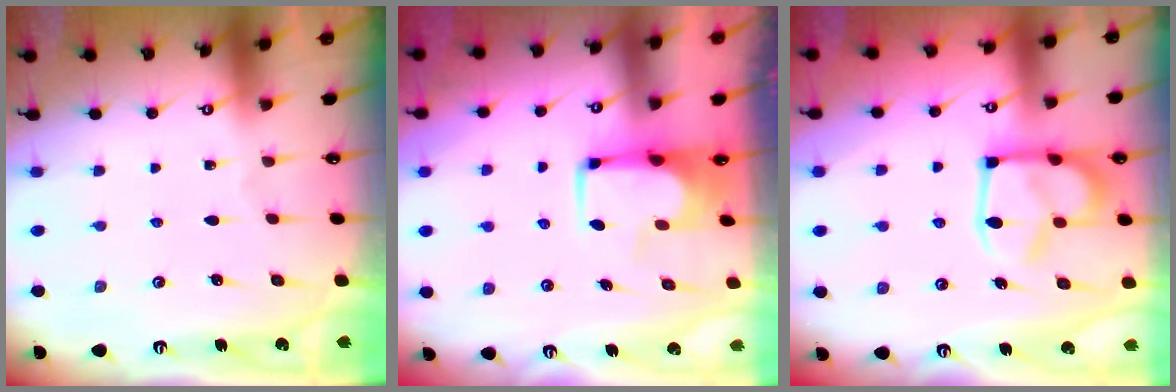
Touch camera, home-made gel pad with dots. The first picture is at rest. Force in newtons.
{"total": 2.2, "press": 2.2, "slide": 0.2}
{"total": 7.4, "press": 7.2, "slide": 1.3}